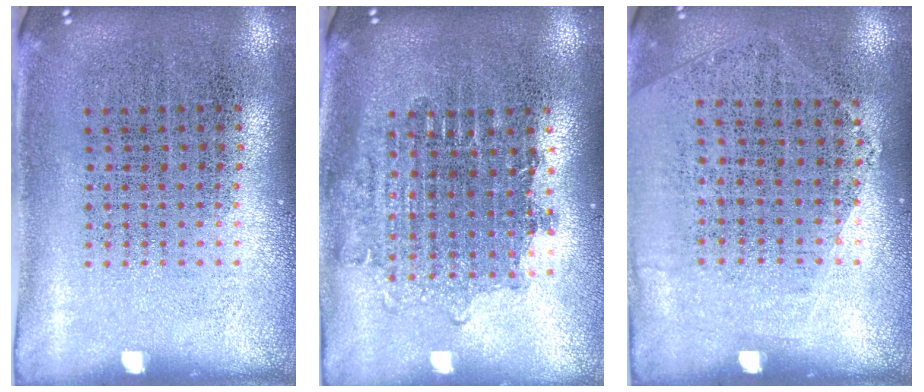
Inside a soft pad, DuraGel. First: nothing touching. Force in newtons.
{"total": 1.7, "press": 1.4, "slide": 1.0}
{"total": 1.2, "press": 0.9, "slide": 0.7}